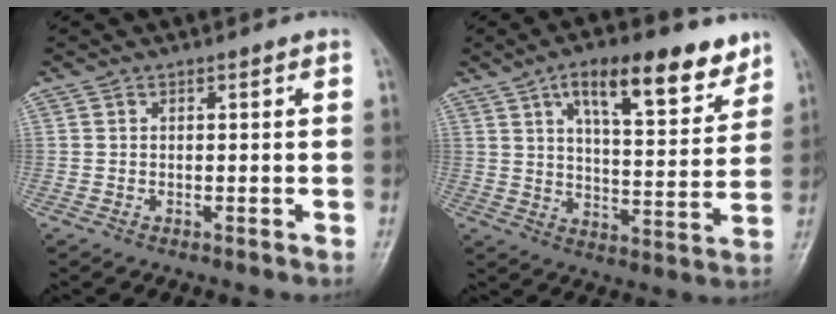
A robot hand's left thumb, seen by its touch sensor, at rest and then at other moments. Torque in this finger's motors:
{"motor_torque": [0.62, 0.53, 1.20, -0.91, 0.13]}